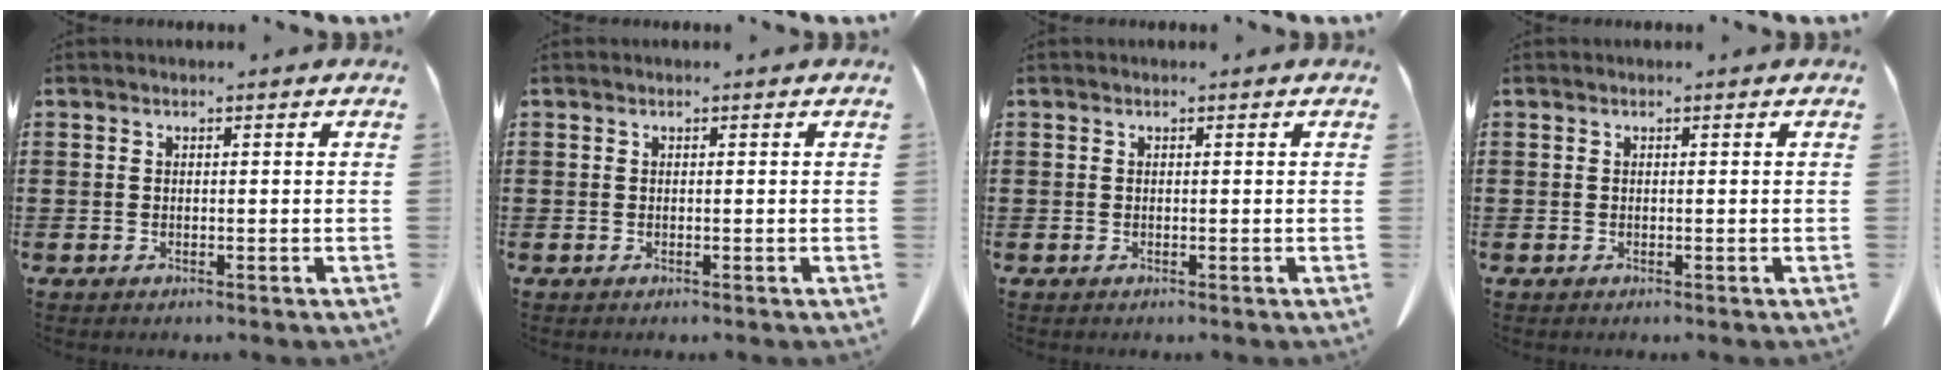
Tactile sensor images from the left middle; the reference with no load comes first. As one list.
[{"total": 0.0}, {"total": 0.0}, {"total": 0.0}]